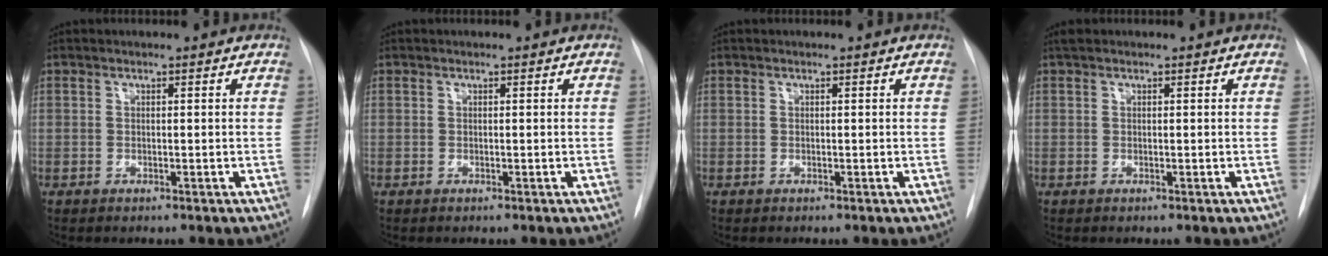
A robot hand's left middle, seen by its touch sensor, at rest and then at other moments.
{"total": 0.0}
{"total": 0.0}
{"total": 0.9, "force": [0.7, 0.4, 0.3], "torque": [-0.012, 0.015, 0.013]}